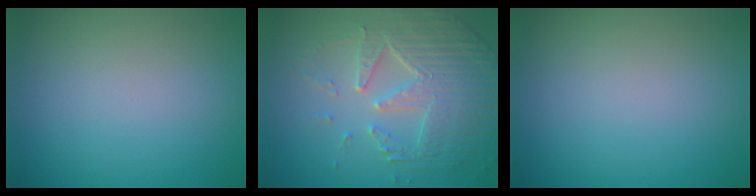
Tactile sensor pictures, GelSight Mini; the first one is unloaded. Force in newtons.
{"total": 6.5, "press": 5.1, "slide": 4.1}
{"total": 0.0}